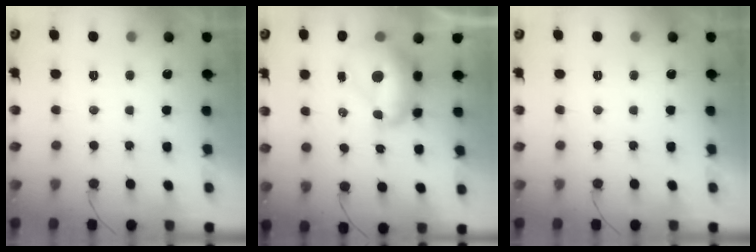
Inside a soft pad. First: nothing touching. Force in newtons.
{"total": 11.5, "press": 11.4, "slide": 1.2}
{"total": 0.0}